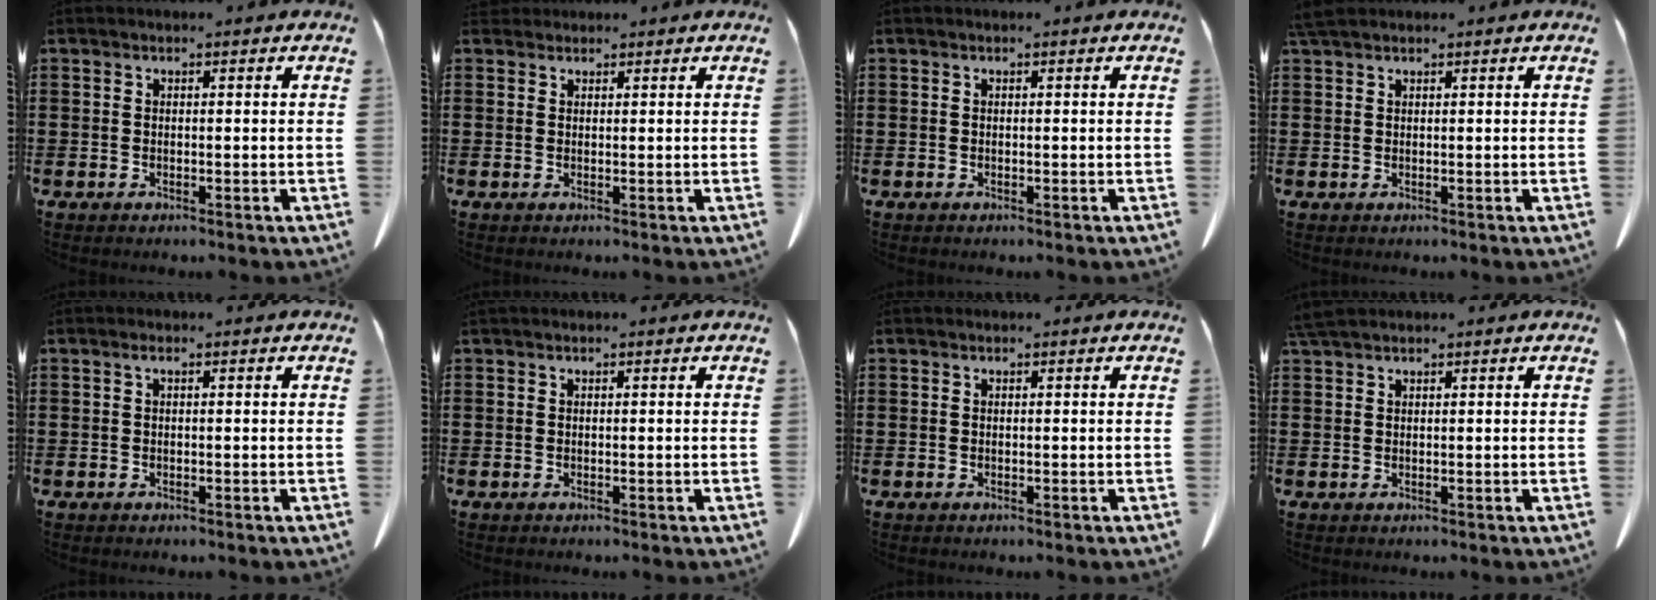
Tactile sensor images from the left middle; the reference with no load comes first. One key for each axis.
{"total": 1.4, "fx": 1.3, "fy": 0.6, "fz": 0.2, "tx": -0.008, "ty": 0.001, "tz": 0.027}
{"total": 0.0}
{"total": 1.8, "fx": 1.4, "fy": 0.3, "fz": 1.0, "tx": -0.025, "ty": 0.000, "tz": 0.028}
{"total": 0.7, "fx": 0.1, "fy": 0.1, "fz": 0.7, "tx": -0.015, "ty": 0.000, "tz": 0.002}
{"total": 0.0}
{"total": 0.0}
{"total": 2.1, "fx": 1.8, "fy": 0.3, "fz": 1.1, "tx": -0.027, "ty": 0.000, "tz": 0.034}